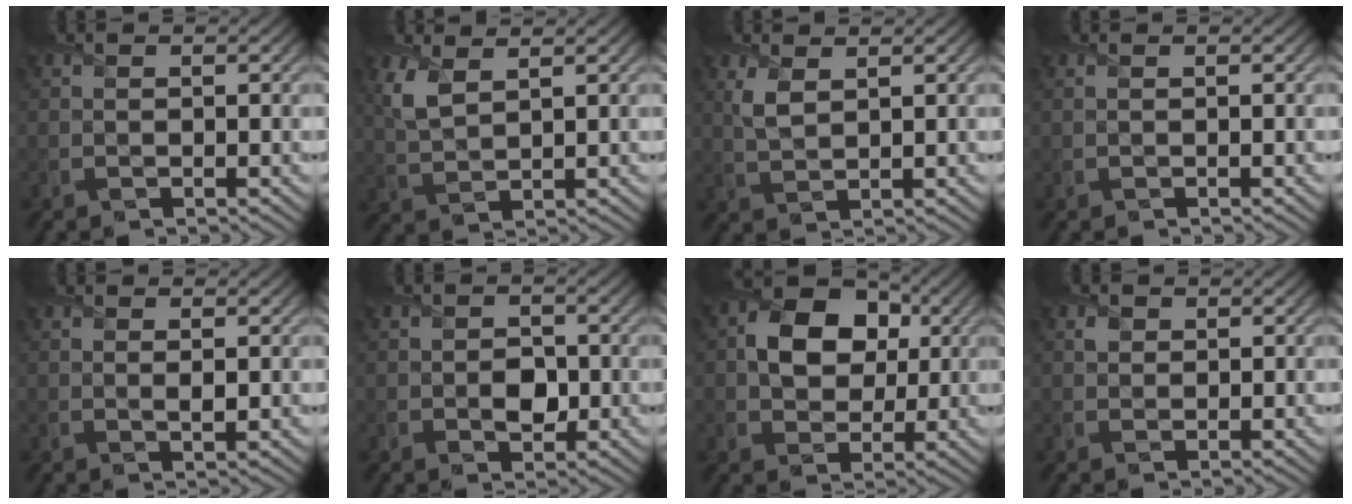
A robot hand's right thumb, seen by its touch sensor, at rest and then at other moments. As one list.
[{"total": 4.4, "force": [2.4, 1.9, 3.2], "torque": [-0.091, 0.003, 0.054]}, {"total": 3.0, "force": [1.6, 1.4, 2.1], "torque": [-0.057, 0.000, 0.036]}, {"total": 0.0}, {"total": 0.9, "force": [0.4, 0.2, 0.8], "torque": [-0.019, -0.001, 0.008]}, {"total": 2.7, "force": [-0.5, 2.1, 1.6], "torque": [-0.027, -0.006, -0.011]}, {"total": 8.9, "force": [1.8, 6.8, 5.5], "torque": [-0.101, 0.011, 0.020]}, {"total": 1.1, "force": [0.5, 0.9, 0.2], "torque": [-0.003, -0.001, 0.009]}]